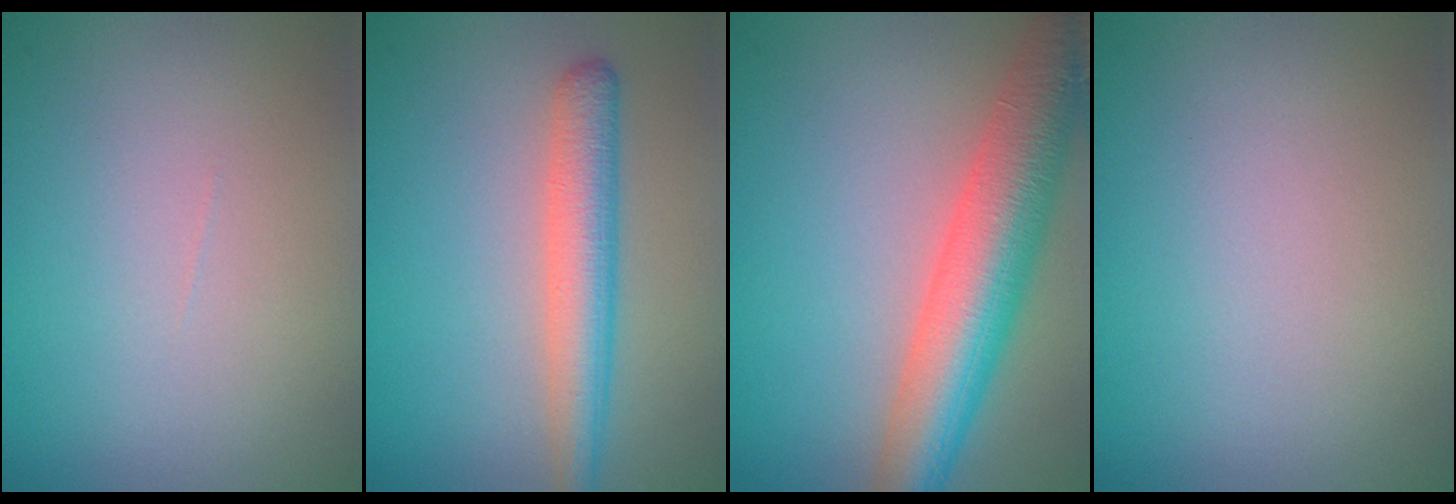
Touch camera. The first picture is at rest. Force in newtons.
{"total": 4.1, "press": 4.1, "slide": 0.1}
{"total": 8.4, "press": 8.4, "slide": 0.3}
{"total": 0.0}